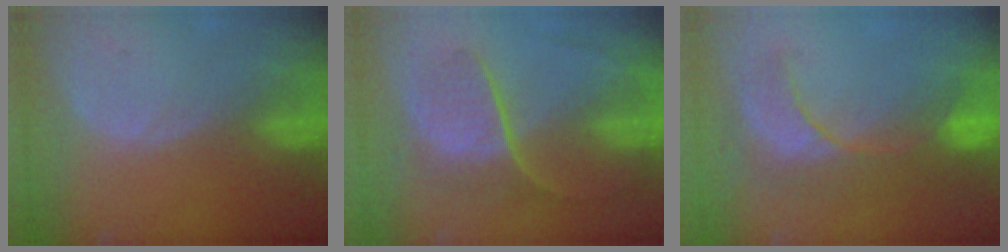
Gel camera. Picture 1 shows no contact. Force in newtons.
{"total": 8.9, "press": 7.5, "slide": 4.7}
{"total": 8.3, "press": 8.2, "slide": 1.1}